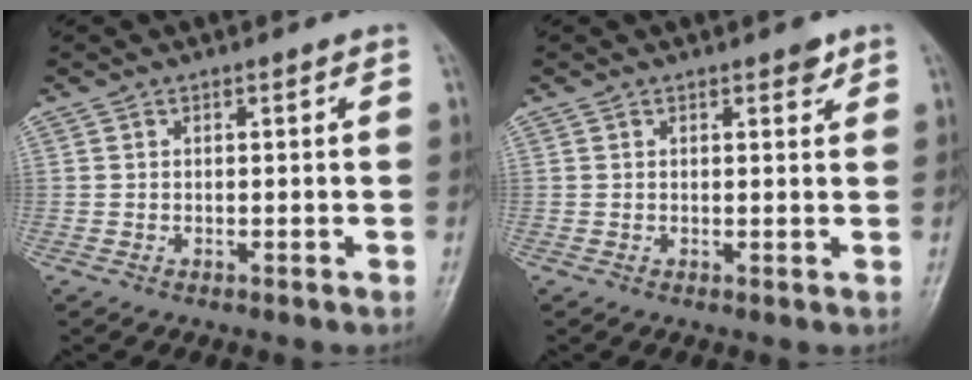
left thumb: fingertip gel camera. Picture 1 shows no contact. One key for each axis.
{"total": 1.7, "fx": 1.1, "fy": 0.8, "fz": 1.0, "tx": -0.003, "ty": -0.004, "tz": 0.011}